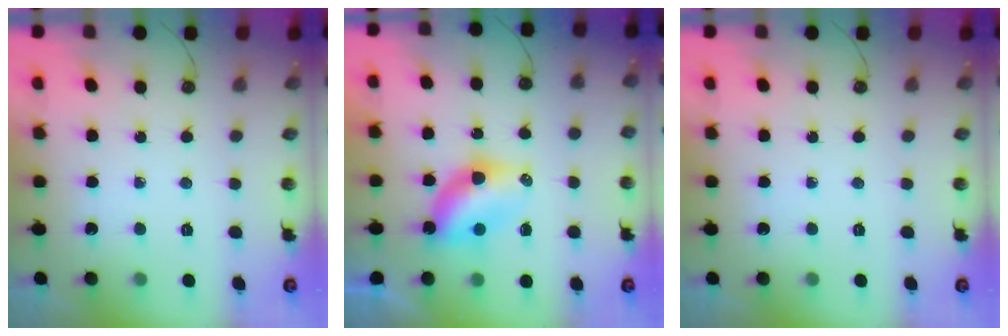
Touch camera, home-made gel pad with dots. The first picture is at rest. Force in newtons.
{"total": 6.9, "press": 6.9, "slide": 0.6}
{"total": 0.0}